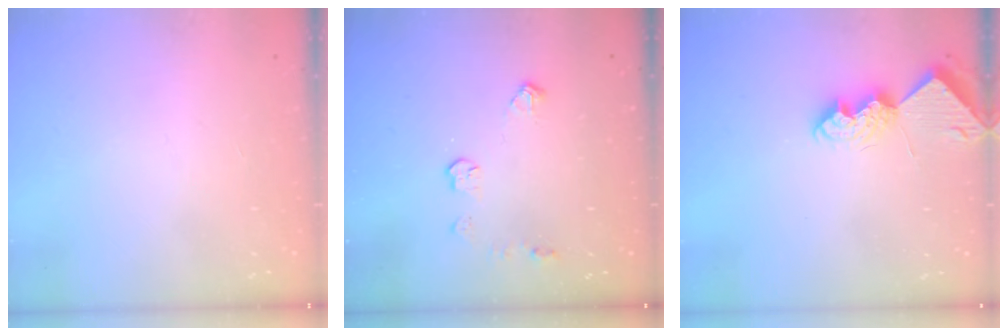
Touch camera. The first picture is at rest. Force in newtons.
{"total": 6.2, "press": 6.2, "slide": 0.3}
{"total": 8.7, "press": 8.6, "slide": 1.1}